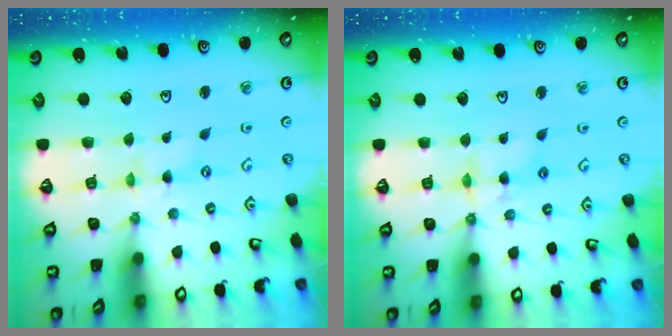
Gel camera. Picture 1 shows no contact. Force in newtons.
{"total": 5.7, "press": 5.7, "slide": 0.5}